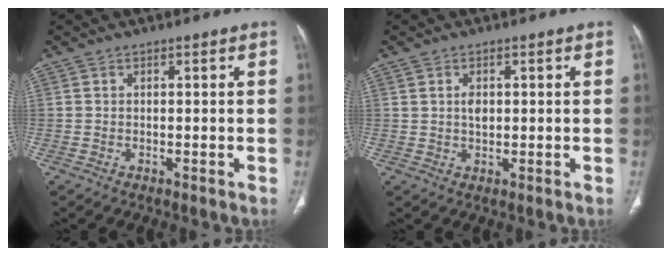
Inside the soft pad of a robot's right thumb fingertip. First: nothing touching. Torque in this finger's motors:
{"motor_torque": [0.36, 0.21, 0.73, -0.04, -0.03]}